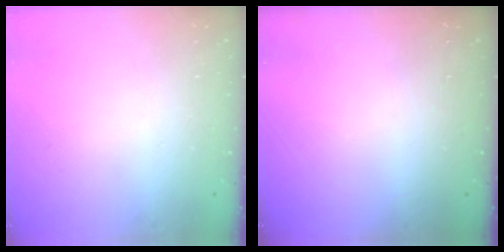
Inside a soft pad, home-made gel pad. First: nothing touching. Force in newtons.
{"total": 0.0}